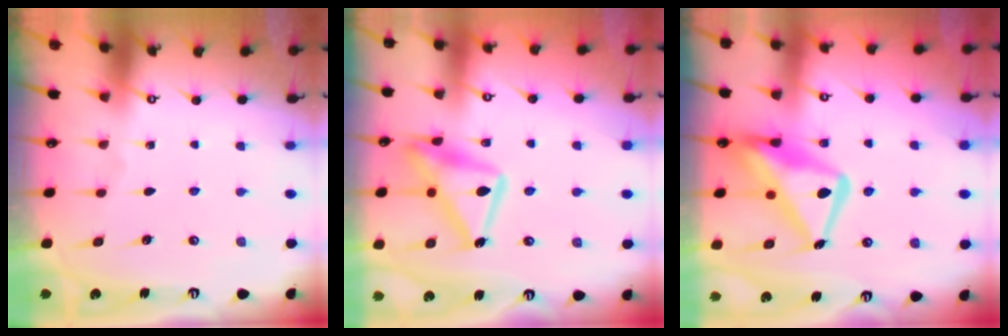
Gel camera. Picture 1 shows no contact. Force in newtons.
{"total": 17.7, "press": 17.6, "slide": 1.2}
{"total": 17.4, "press": 17.4, "slide": 1.8}